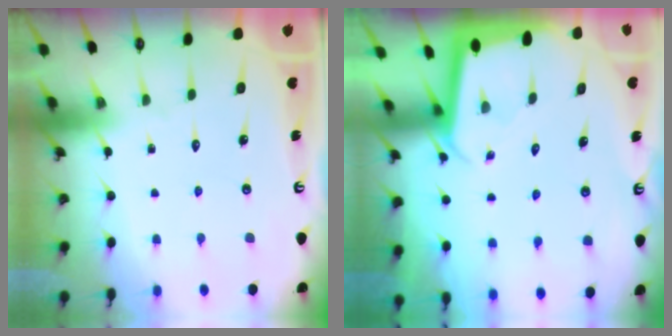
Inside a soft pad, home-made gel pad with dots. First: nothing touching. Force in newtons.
{"total": 2.0, "press": 2.0, "slide": 0.1}